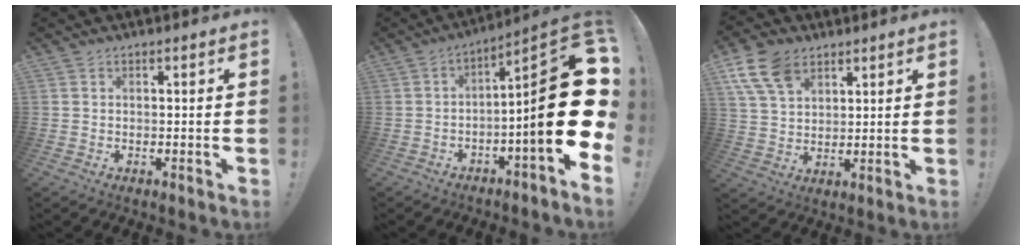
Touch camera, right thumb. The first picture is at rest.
{"total": 20.1, "force": [-1.5, 2.9, 19.8], "torque": [-0.303, 0.004, -0.027]}
{"total": 11.4, "force": [6.3, 7.2, 6.1], "torque": [-0.119, -0.017, 0.123]}